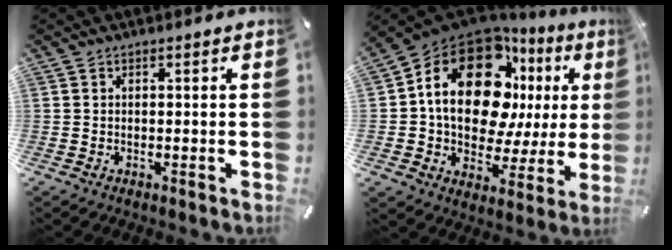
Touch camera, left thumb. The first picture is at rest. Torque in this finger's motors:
{"motor_torque": [2.51, 2.50, 2.54, -0.23, 0.29]}